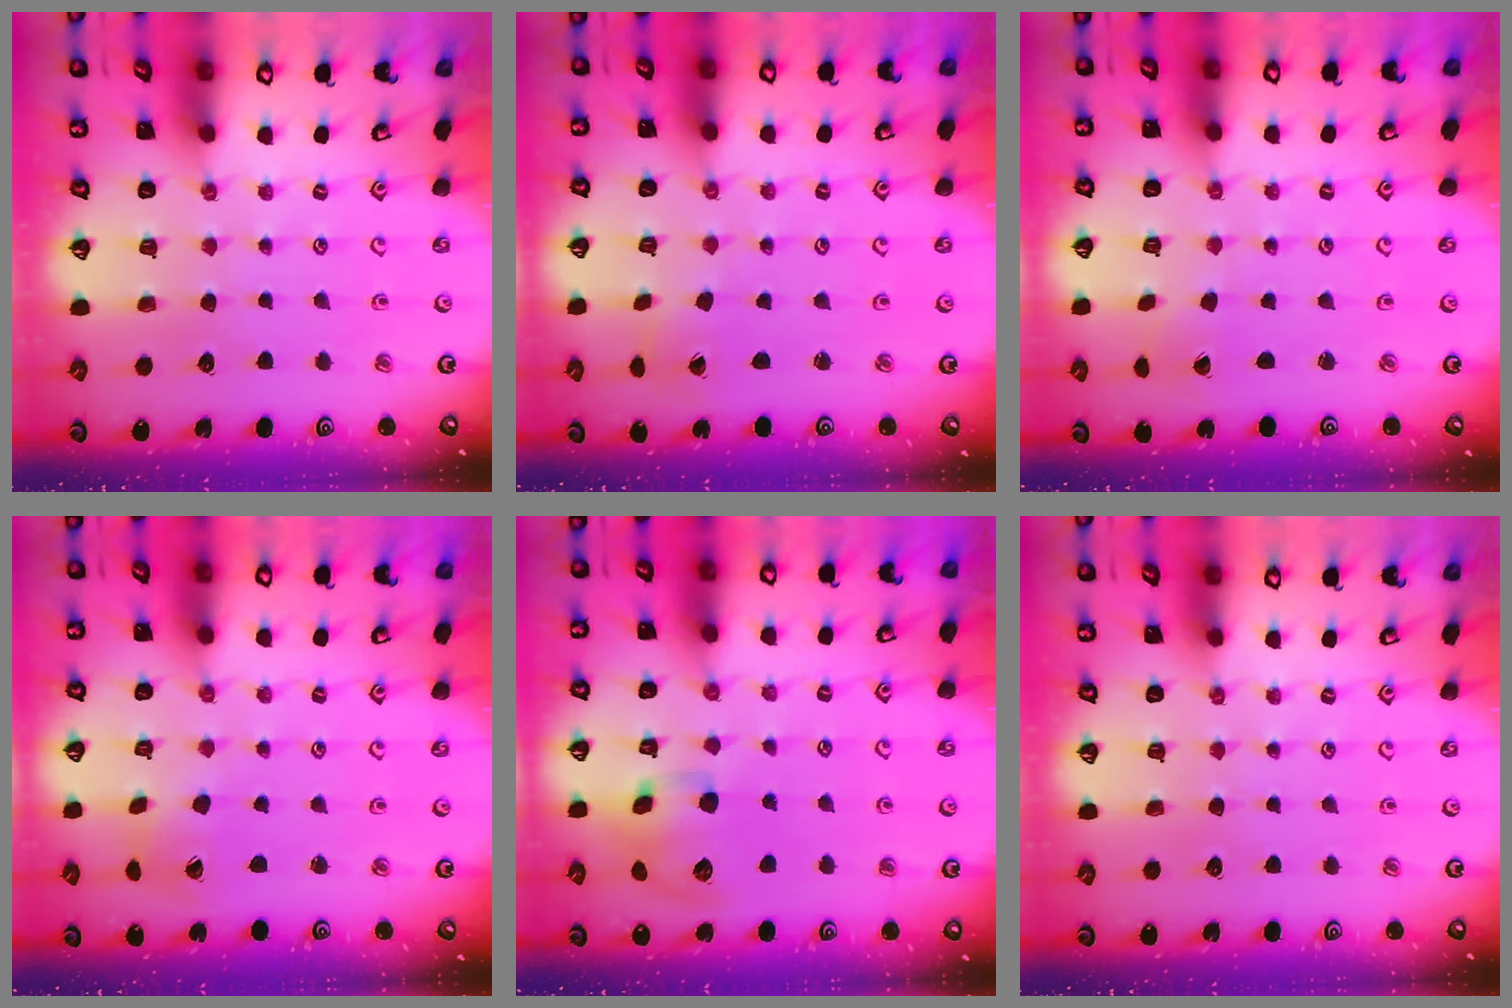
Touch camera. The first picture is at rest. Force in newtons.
{"total": 1.5, "press": 1.5, "slide": 0.0}
{"total": 0.0}
{"total": 3.6, "press": 3.6, "slide": 0.4}
{"total": 12.1, "press": 12.0, "slide": 1.9}
{"total": 0.0}